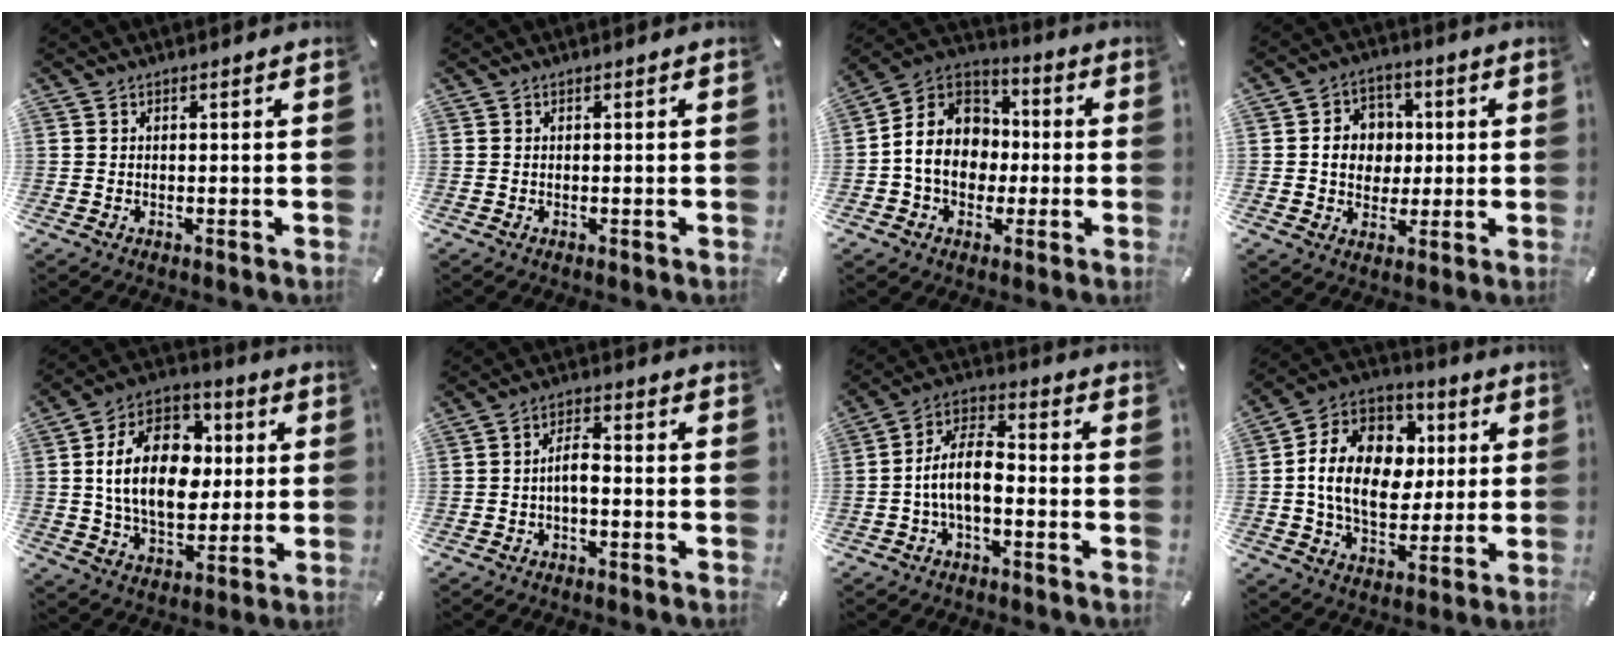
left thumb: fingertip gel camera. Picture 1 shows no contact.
{"total": 0.0}
{"total": 13.3, "force": [-1.8, 11.6, 6.4], "torque": [-0.141, 0.020, -0.030]}
{"total": 8.3, "force": [0.3, 7.4, 3.8], "torque": [-0.055, 0.011, 0.005]}
{"total": 18.6, "force": [1.6, 13.0, 13.1], "torque": [-0.241, 0.012, 0.026]}
{"total": 4.5, "force": [-1.4, 1.9, 3.8], "torque": [-0.073, 0.012, -0.029]}
{"total": 9.8, "force": [-2.8, 4.9, 8.0], "torque": [-0.158, 0.013, -0.049]}
{"total": 16.4, "force": [1.1, 12.7, 10.3], "torque": [-0.203, 0.004, 0.021]}